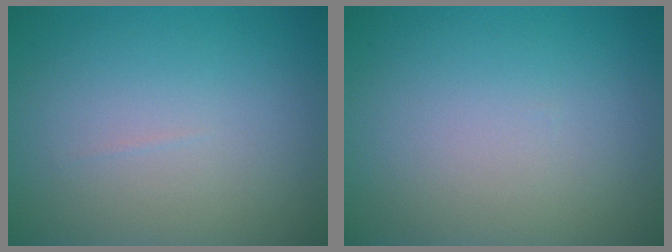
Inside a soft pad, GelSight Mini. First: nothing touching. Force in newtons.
{"total": 0.0}